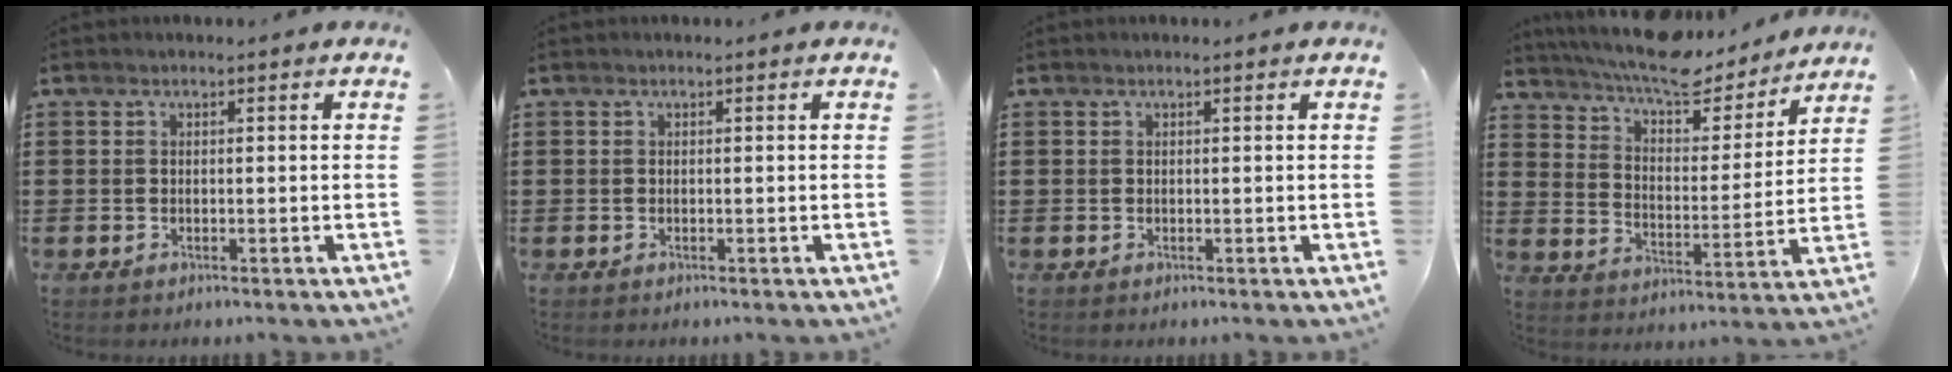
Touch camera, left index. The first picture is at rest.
{"total": 0.0}
{"total": 0.0}
{"total": 9.0, "force": [8.2, 1.8, 3.2], "torque": [-0.089, -0.049, 0.145]}